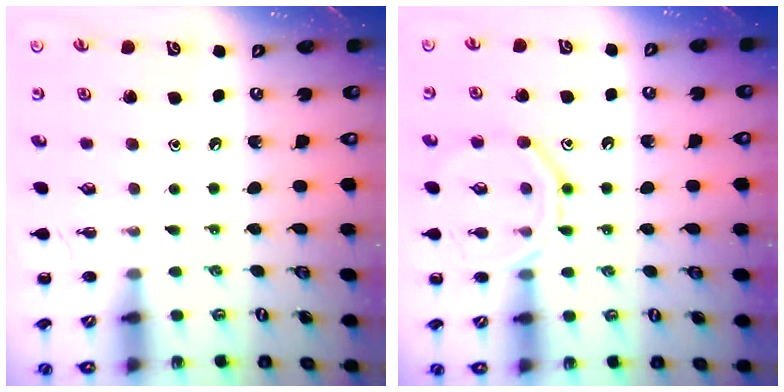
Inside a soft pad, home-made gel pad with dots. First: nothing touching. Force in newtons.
{"total": 12.6, "press": 12.5, "slide": 1.0}